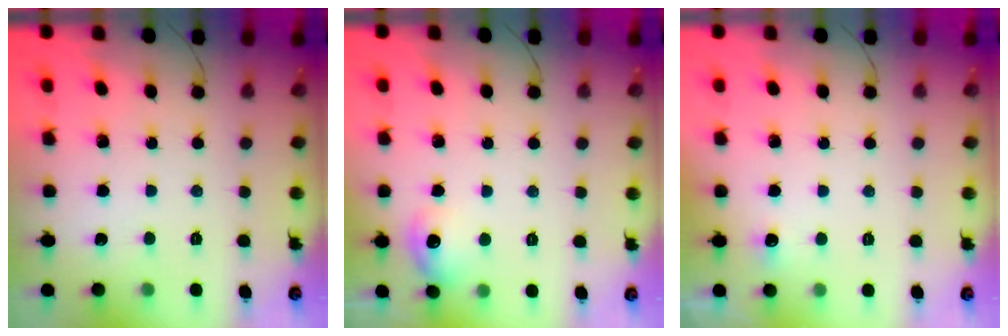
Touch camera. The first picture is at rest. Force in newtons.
{"total": 8.5, "press": 8.4, "slide": 1.4}
{"total": 3.4, "press": 3.0, "slide": 1.5}